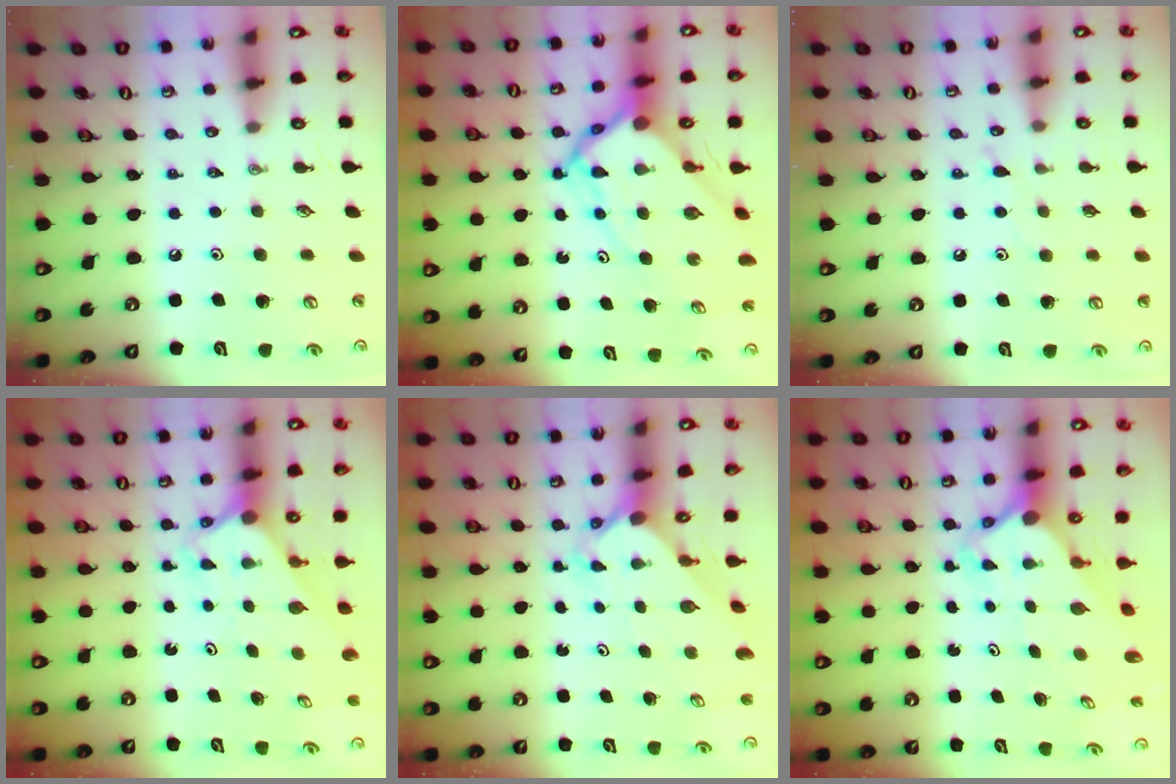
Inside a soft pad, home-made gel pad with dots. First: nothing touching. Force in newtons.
{"total": 11.3, "press": 11.2, "slide": 0.9}
{"total": 5.5, "press": 5.5, "slide": 0.5}
{"total": 2.7, "press": 2.7, "slide": 0.1}
{"total": 2.3, "press": 2.3, "slide": 0.1}
{"total": 3.6, "press": 3.6, "slide": 0.3}